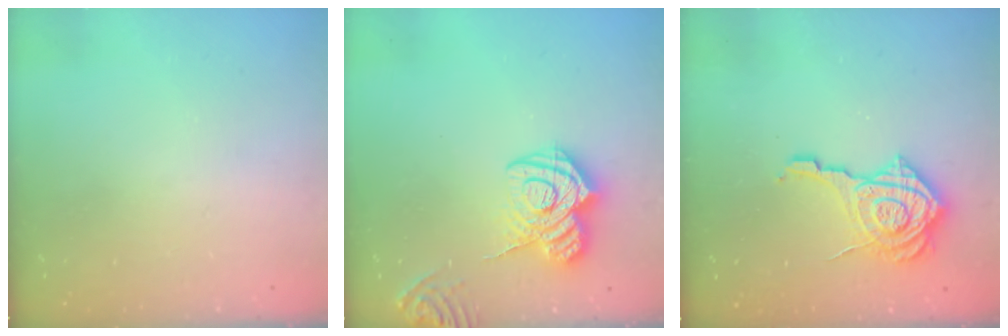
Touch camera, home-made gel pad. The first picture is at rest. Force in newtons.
{"total": 16.0, "press": 15.9, "slide": 1.7}
{"total": 13.9, "press": 13.8, "slide": 1.7}